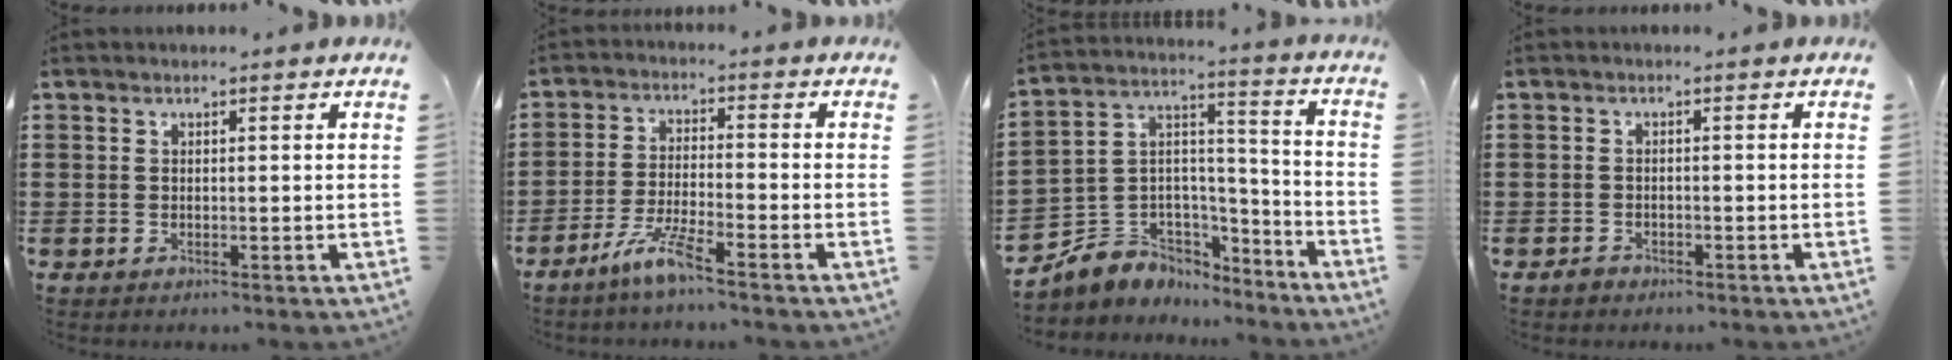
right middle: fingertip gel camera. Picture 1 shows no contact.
{"total": 5.8, "force": [-4.4, 0.5, 3.7], "torque": [-0.087, -0.012, -0.084]}
{"total": 6.2, "force": [-3.9, 4.8, -0.8], "torque": [-0.018, -0.011, -0.077]}
{"total": 1.1, "force": [-0.9, 0.6, 0.0], "torque": [-0.003, -0.001, -0.019]}